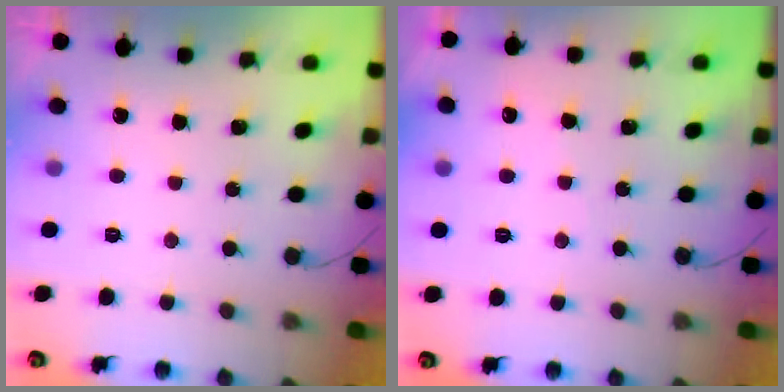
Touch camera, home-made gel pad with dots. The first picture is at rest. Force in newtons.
{"total": 1.8, "press": 1.7, "slide": 0.4}